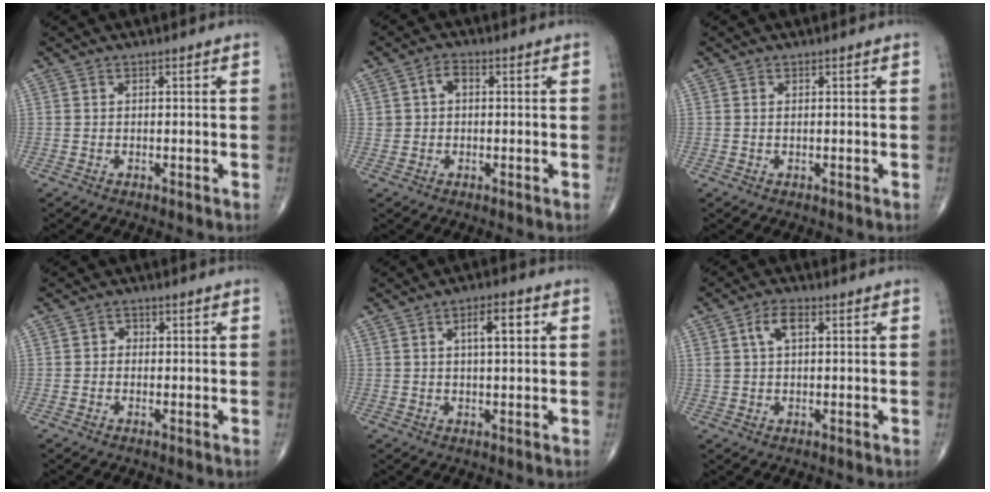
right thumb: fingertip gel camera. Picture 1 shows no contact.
{"total": 3.3, "force": [0.7, 2.3, 2.2], "torque": [-0.034, 0.012, 0.011]}
{"total": 0.0}
{"total": 1.2, "force": [-0.1, 1.1, 0.5], "torque": [0.003, 0.004, -0.007]}
{"total": 5.3, "force": [1.6, 1.8, 4.8], "torque": [-0.070, 0.002, 0.024]}
{"total": 4.5, "force": [1.4, 2.3, 3.6], "torque": [-0.069, 0.008, 0.027]}